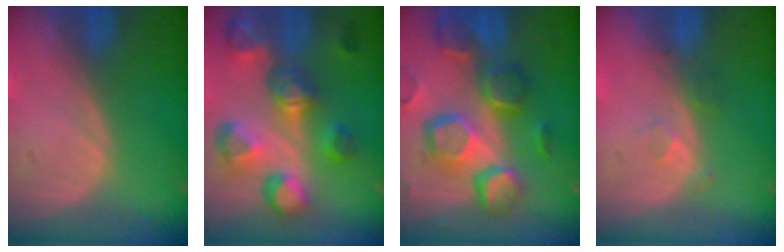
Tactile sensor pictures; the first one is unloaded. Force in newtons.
{"total": 11.0, "press": 9.9, "slide": 4.9}
{"total": 12.3, "press": 10.7, "slide": 6.1}
{"total": 2.3, "press": 2.0, "slide": 1.1}